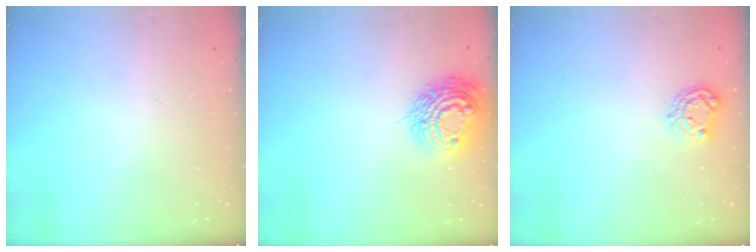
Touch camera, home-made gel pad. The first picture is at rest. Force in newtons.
{"total": 13.9, "press": 13.8, "slide": 1.3}
{"total": 6.8, "press": 6.8, "slide": 0.6}